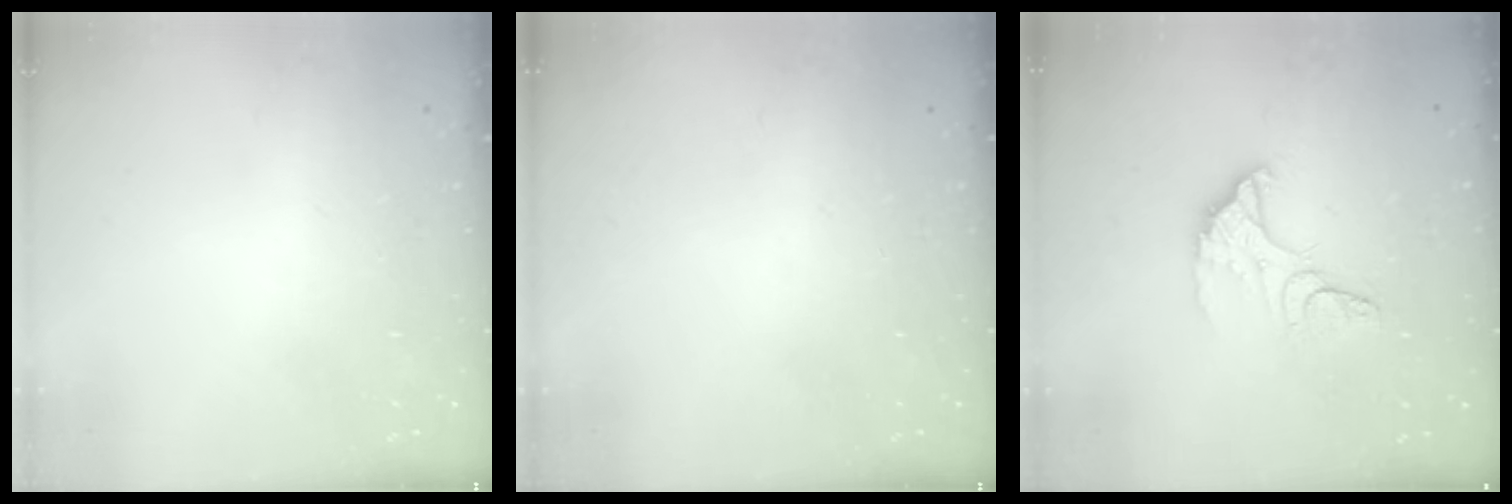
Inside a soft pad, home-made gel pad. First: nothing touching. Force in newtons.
{"total": 0.0}
{"total": 11.9, "press": 11.8, "slide": 1.2}